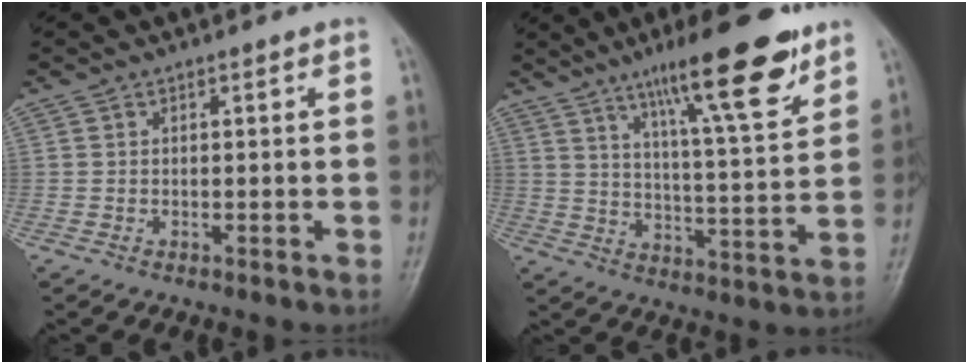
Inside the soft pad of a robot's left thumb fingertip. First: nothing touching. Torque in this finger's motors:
{"motor_torque": [0.83, 0.59, 1.37, -1.39, 0.37]}